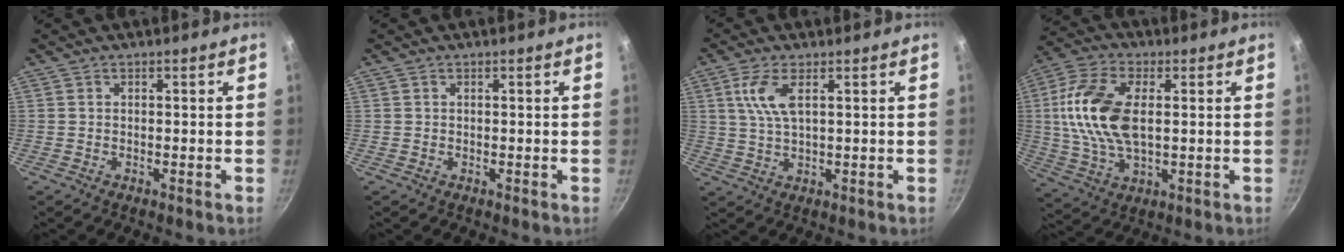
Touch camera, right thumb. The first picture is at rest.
{"total": 0.0}
{"total": 6.2, "force": [2.1, 2.3, 5.4], "torque": [-0.115, -0.001, 0.045]}
{"total": 15.6, "force": [1.8, 8.6, 12.9], "torque": [-0.251, 0.004, 0.029]}